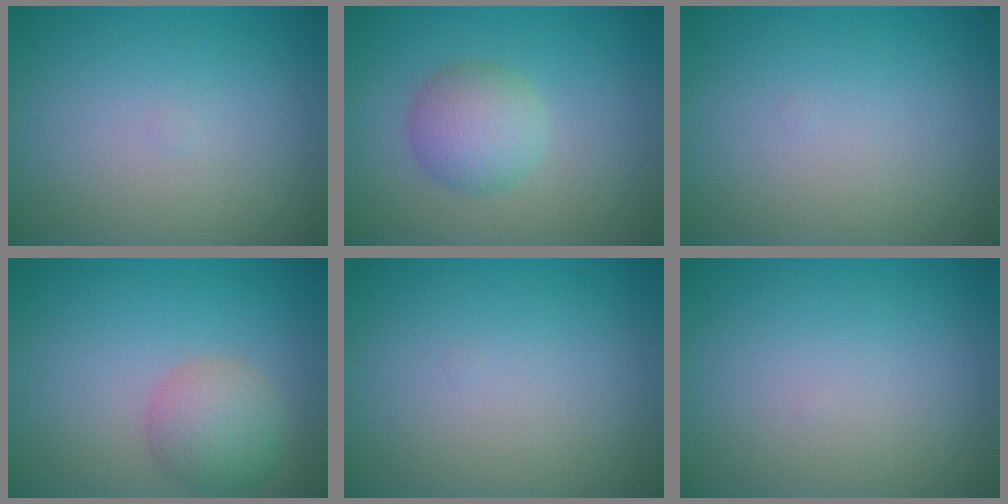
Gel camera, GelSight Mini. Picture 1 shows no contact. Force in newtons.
{"total": 3.5, "press": 3.5, "slide": 0.1}
{"total": 0.0}
{"total": 3.7, "press": 3.7, "slide": 0.3}
{"total": 0.0}
{"total": 0.0}